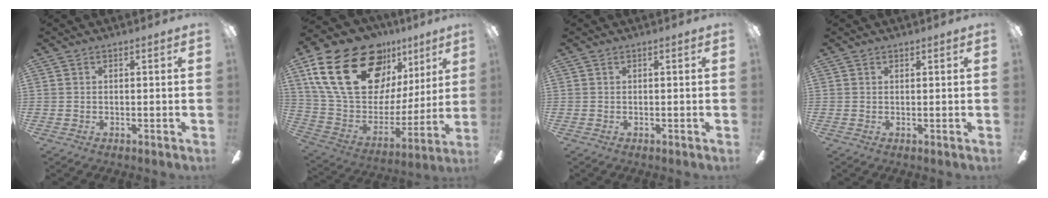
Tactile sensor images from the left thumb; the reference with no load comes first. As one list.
[{"total": 29.3, "force": [15.6, 16.9, 18.2], "torque": [-0.346, -0.082, 0.296]}, {"total": 0.0}, {"total": 0.5, "force": [0.5, 0.2, 0.1], "torque": [0.005, -0.003, 0.007]}]